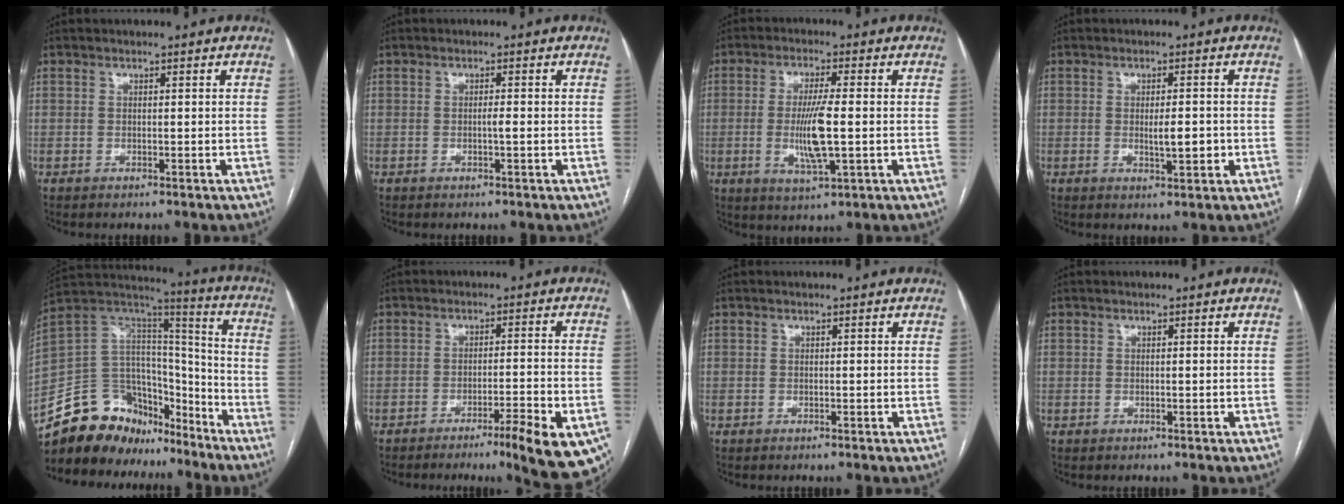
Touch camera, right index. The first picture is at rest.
{"total": 1.0, "force": [-0.2, -0.1, 0.9], "torque": [-0.017, 0.000, -0.004]}
{"total": 7.9, "force": [-0.9, 0.7, 7.9], "torque": [-0.154, -0.012, -0.017]}
{"total": 3.6, "force": [-0.5, 0.9, 3.4], "torque": [-0.058, -0.003, -0.003]}
{"total": 18.0, "force": [-14.6, 9.4, 4.5], "torque": [-0.076, 0.090, -0.243]}
{"total": 12.6, "force": [-7.9, 0.9, 9.8], "torque": [-0.068, 0.002, -0.111]}
{"total": 0.0}
{"total": 0.0}